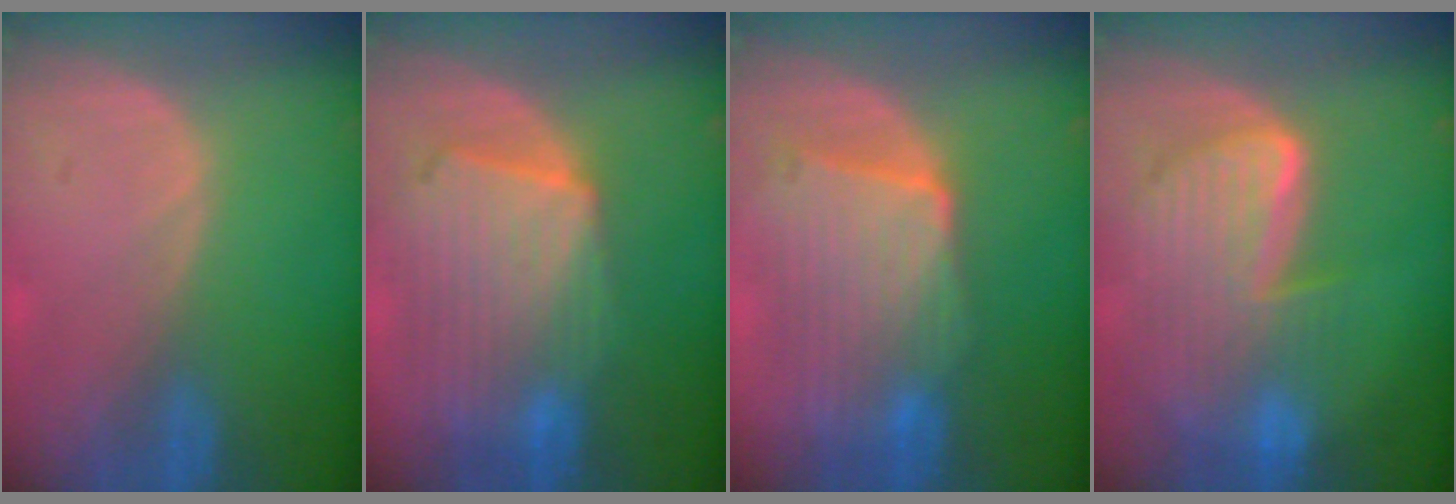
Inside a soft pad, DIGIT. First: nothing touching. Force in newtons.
{"total": 10.8, "press": 9.4, "slide": 5.4}
{"total": 9.7, "press": 8.8, "slide": 4.1}
{"total": 9.7, "press": 8.3, "slide": 5.1}